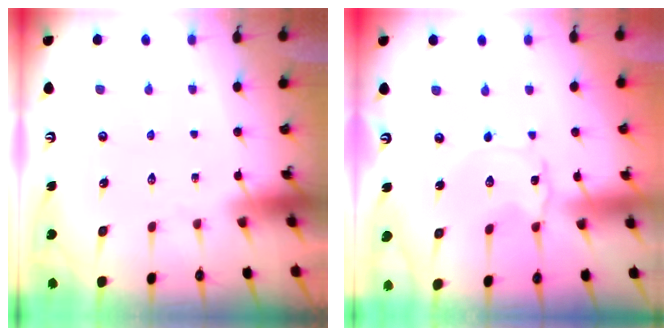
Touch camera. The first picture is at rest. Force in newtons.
{"total": 1.2, "press": 1.2, "slide": 0.1}